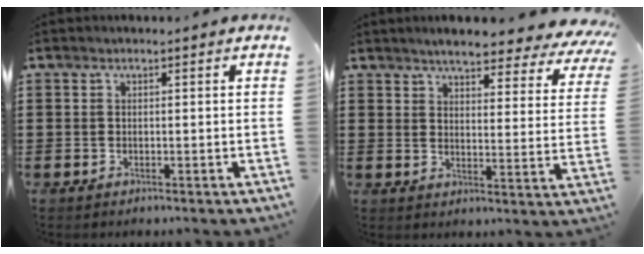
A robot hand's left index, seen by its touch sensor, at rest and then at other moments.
{"total": 5.6, "force": [5.1, 0.4, 2.3], "torque": [-0.057, -0.031, 0.085]}